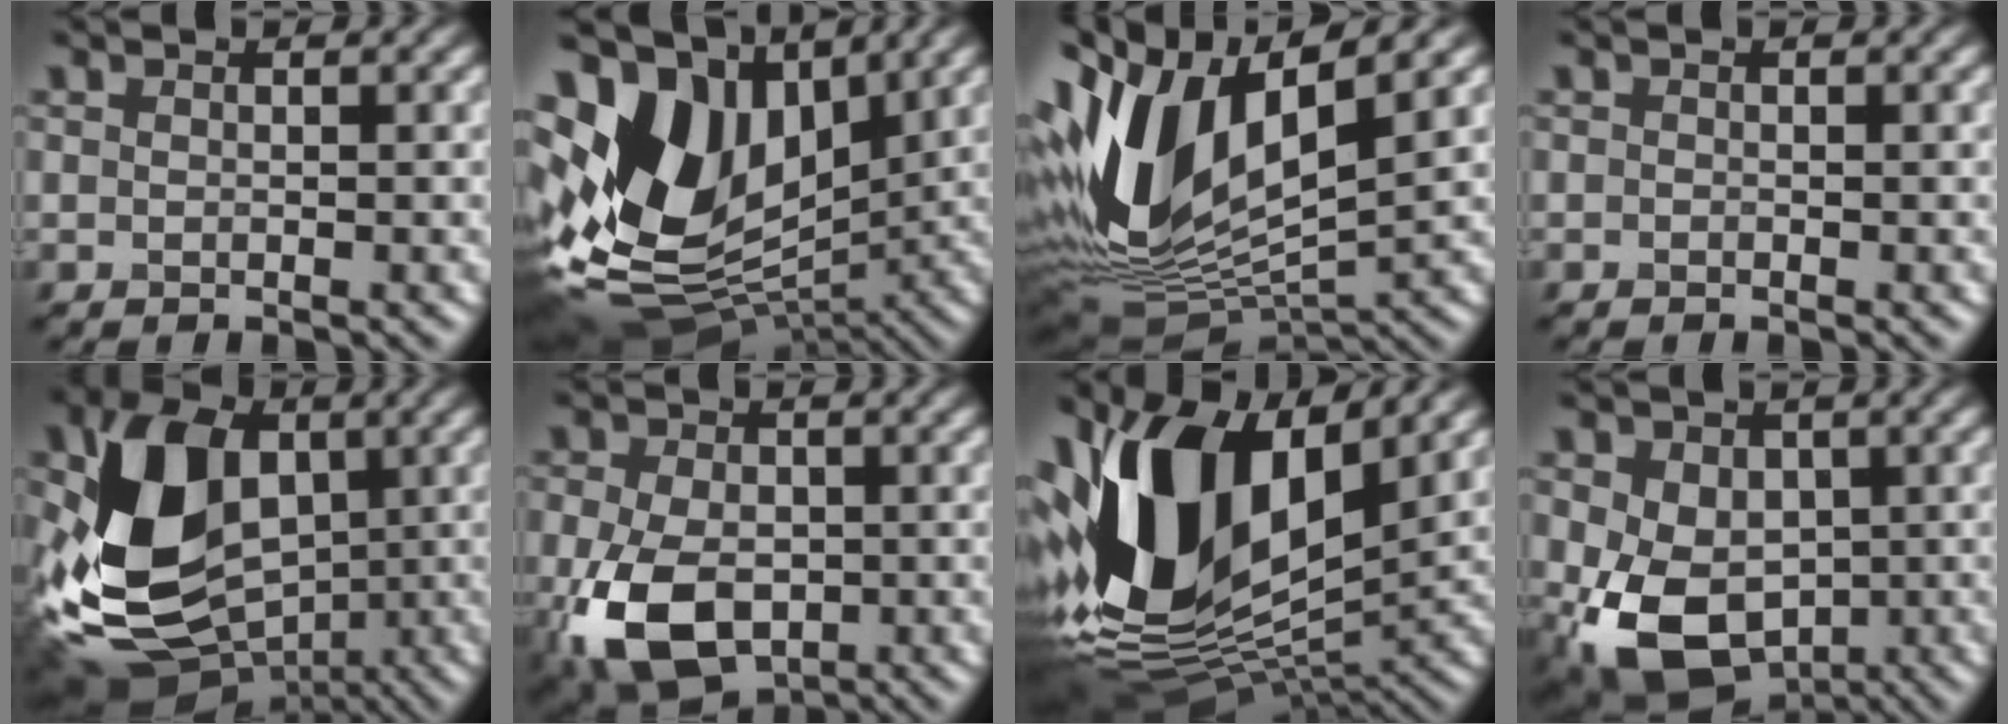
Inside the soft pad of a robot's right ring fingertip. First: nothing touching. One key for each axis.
{"total": 13.7, "fx": 2.8, "fy": 9.1, "fz": 9.9, "tx": -0.220, "ty": 0.007, "tz": 0.052}
{"total": 12.8, "fx": 1.5, "fy": 6.3, "fz": 11.0, "tx": -0.241, "ty": -0.011, "tz": 0.033}
{"total": 0.0}
{"total": 14.3, "fx": -1.7, "fy": 10.2, "fz": 9.8, "tx": -0.209, "ty": -0.019, "tz": -0.032}
{"total": 9.4, "fx": -2.9, "fy": 6.0, "fz": 6.7, "tx": -0.152, "ty": -0.028, "tz": -0.054}
{"total": 15.6, "fx": 3.4, "fy": 8.9, "fz": 12.4, "tx": -0.259, "ty": -0.010, "tz": 0.054}
{"total": 10.0, "fx": -2.2, "fy": 7.3, "fz": 6.5, "tx": -0.124, "ty": -0.031, "tz": -0.027}